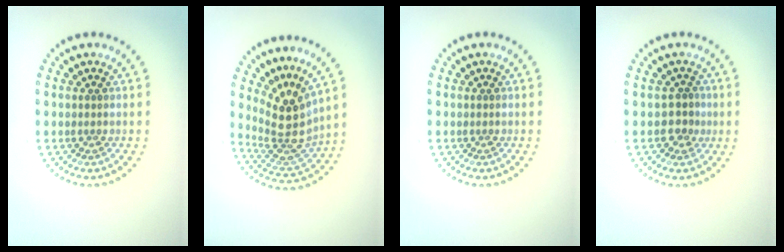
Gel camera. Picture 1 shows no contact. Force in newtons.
{"total": 4.3, "press": 3.1, "slide": 3.0}
{"total": 0.0}
{"total": 1.8, "press": 1.6, "slide": 0.8}